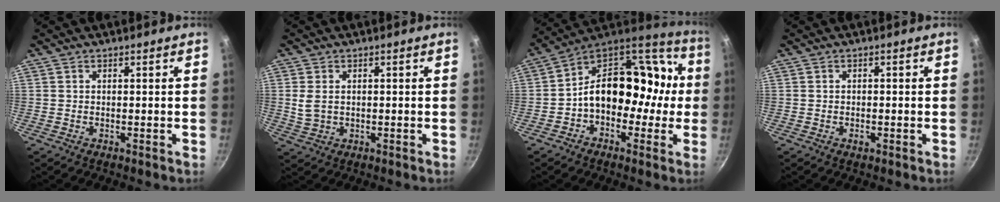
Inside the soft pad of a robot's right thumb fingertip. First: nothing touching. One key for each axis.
{"total": 3.9, "fx": 0.4, "fy": 2.8, "fz": 2.7, "tx": -0.052, "ty": 0.002, "tz": 0.011}
{"total": 18.9, "fx": -1.3, "fy": 14.0, "fz": 12.6, "tx": -0.130, "ty": 0.076, "tz": -0.032}
{"total": 1.2, "fx": -0.5, "fy": 0.8, "fz": 0.8, "tx": -0.013, "ty": 0.003, "tz": -0.010}